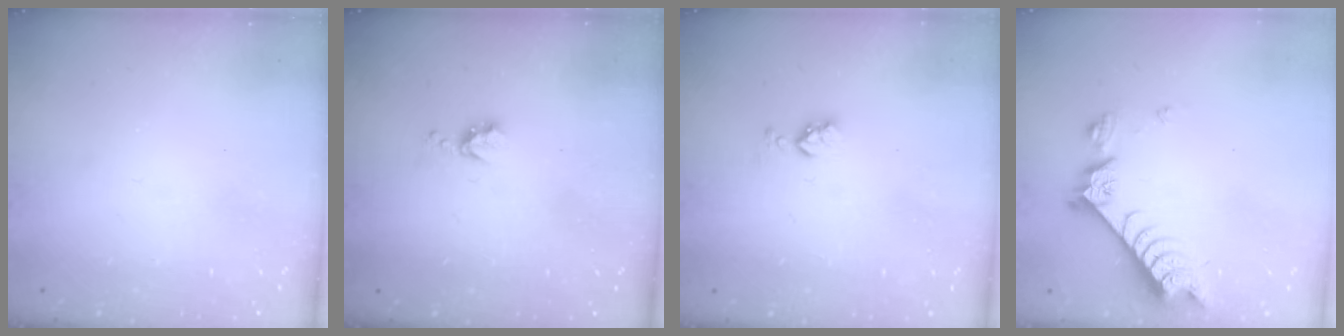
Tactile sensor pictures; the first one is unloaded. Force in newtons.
{"total": 5.2, "press": 5.2, "slide": 0.5}
{"total": 4.4, "press": 4.3, "slide": 0.7}
{"total": 7.6, "press": 7.6, "slide": 0.8}